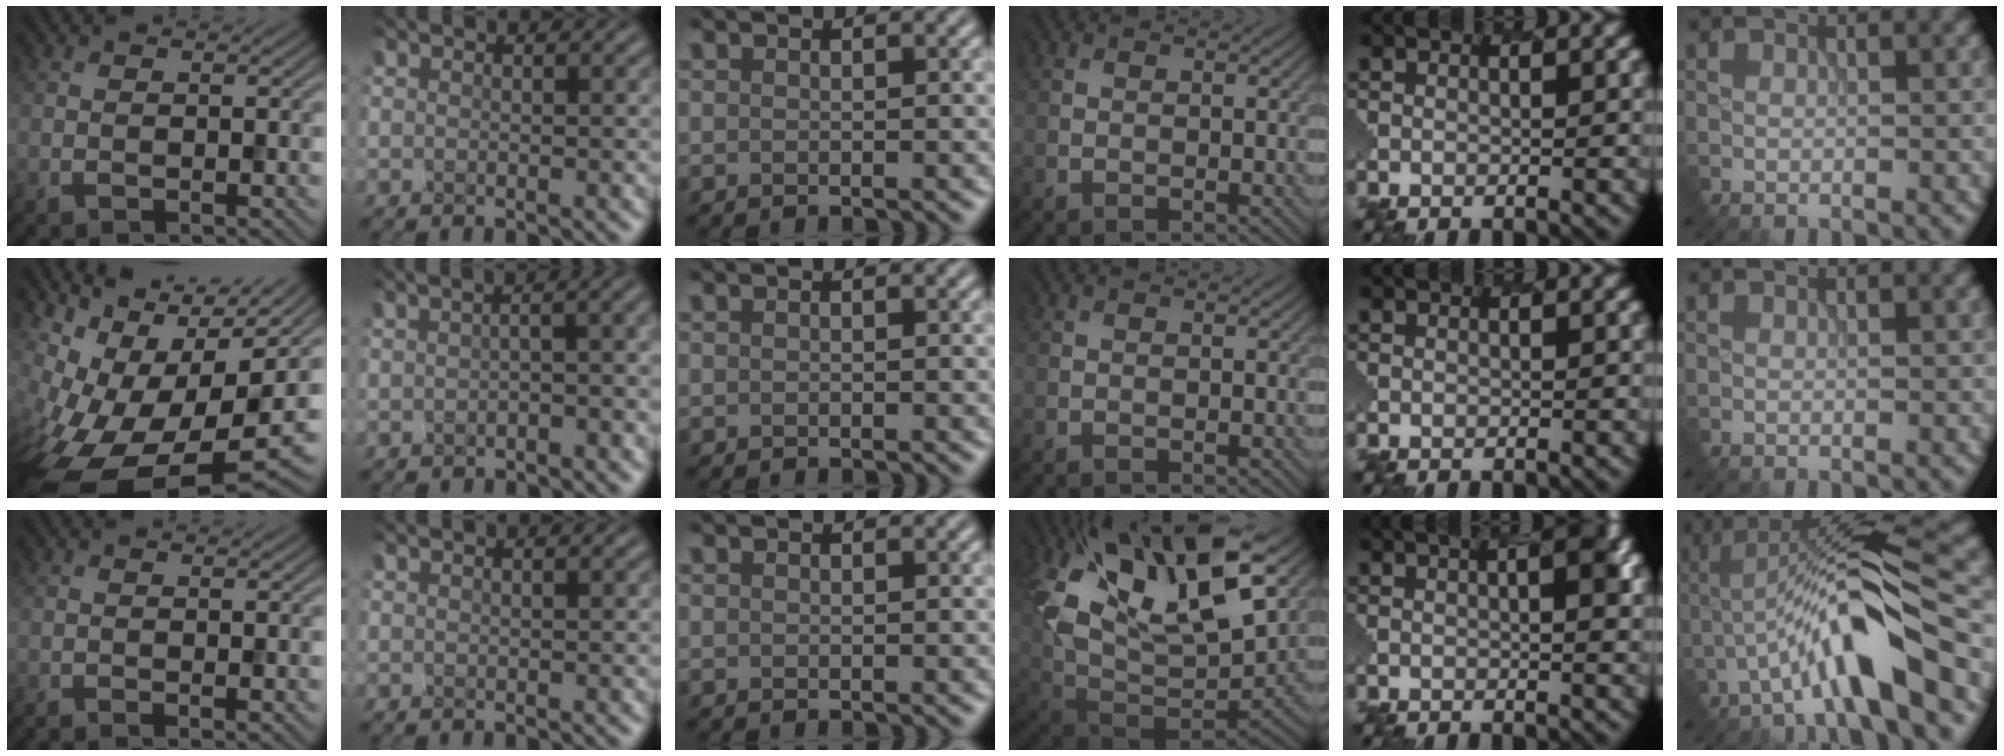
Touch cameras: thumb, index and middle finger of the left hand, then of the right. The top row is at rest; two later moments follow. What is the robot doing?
{"motion": "disassemble", "object": "hinged tin"}